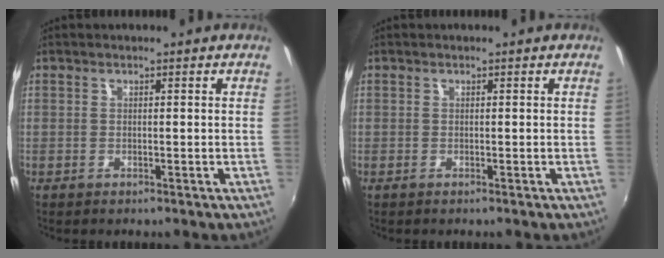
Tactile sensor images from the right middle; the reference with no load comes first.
{"total": 0.0}